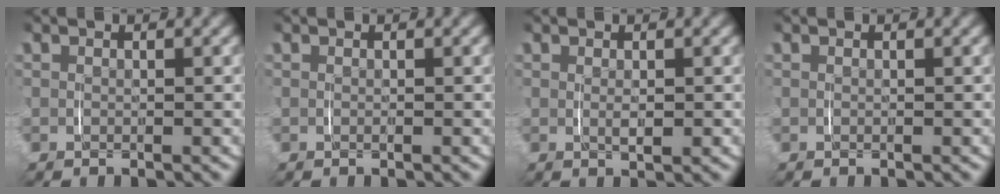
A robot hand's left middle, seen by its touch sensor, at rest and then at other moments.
{"total": 0.0}
{"total": 1.1, "force": [-0.1, 0.3, 1.1], "torque": [-0.016, -0.004, 0.002]}
{"total": 0.0}